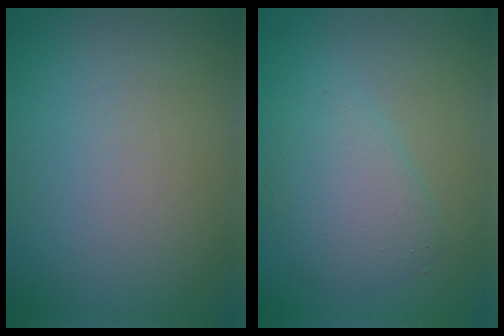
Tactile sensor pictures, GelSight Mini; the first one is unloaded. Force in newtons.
{"total": 3.2, "press": 3.2, "slide": 0.2}